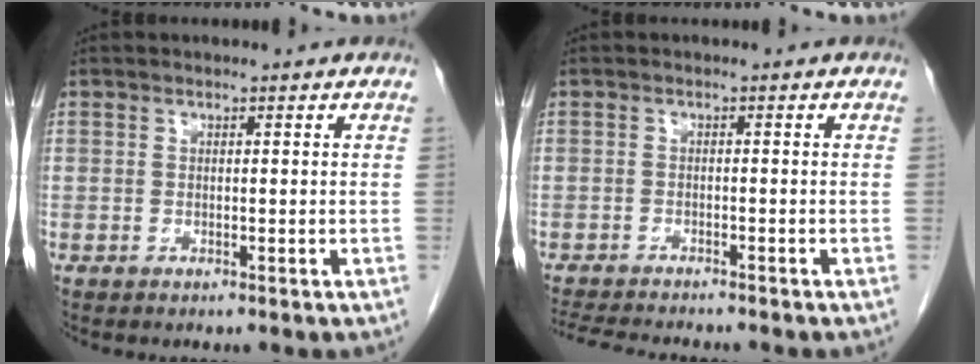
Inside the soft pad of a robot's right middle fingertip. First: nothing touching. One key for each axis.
{"total": 8.3, "fx": -7.6, "fy": 0.6, "fz": 3.4, "tx": -0.055, "ty": -0.015, "tz": -0.116}